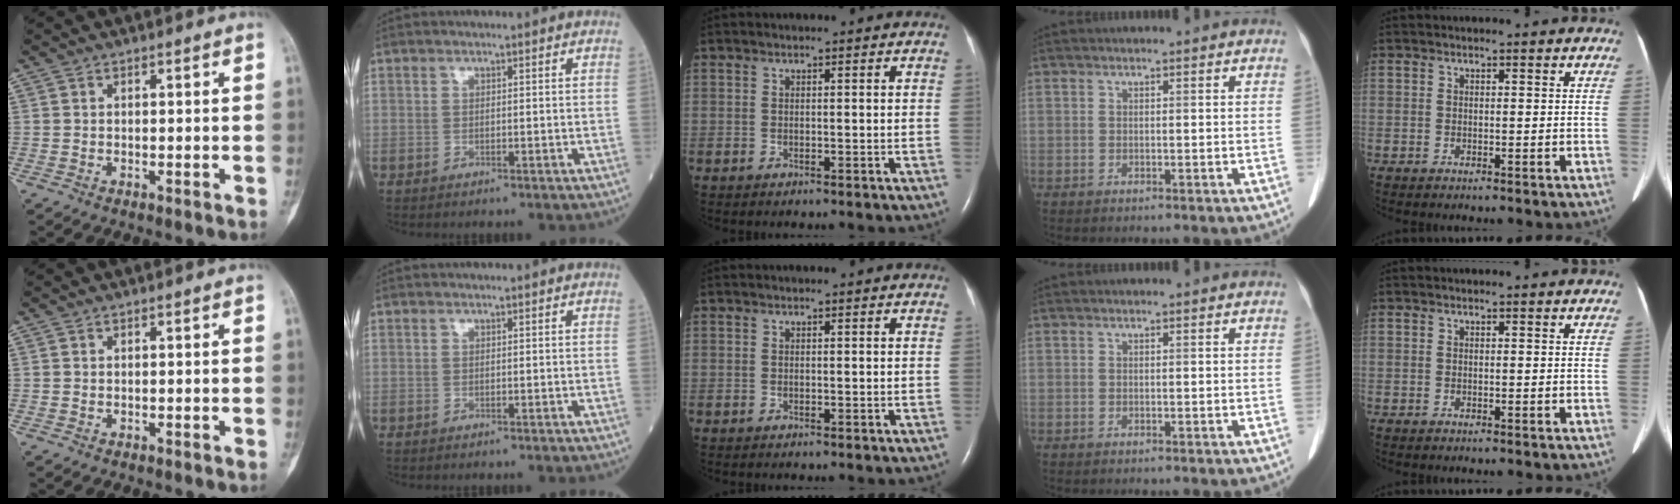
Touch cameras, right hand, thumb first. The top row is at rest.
{}